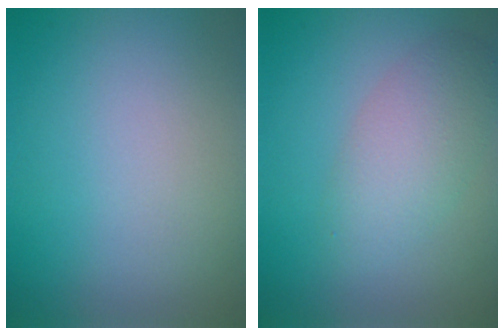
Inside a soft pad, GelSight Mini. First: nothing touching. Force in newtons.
{"total": 3.9, "press": 3.9, "slide": 0.1}